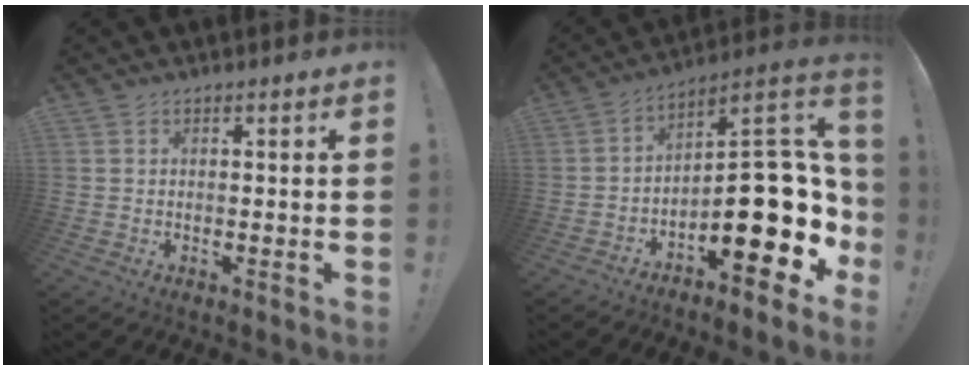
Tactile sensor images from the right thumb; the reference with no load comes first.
{"total": 20.1, "force": [-4.8, 9.3, 17.1], "torque": [-0.219, 0.023, -0.065]}